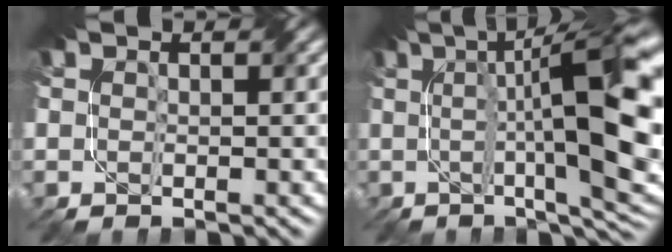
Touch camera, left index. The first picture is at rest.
{"total": 13.7, "force": [1.5, 3.3, 13.2], "torque": [-0.178, 0.016, 0.027]}